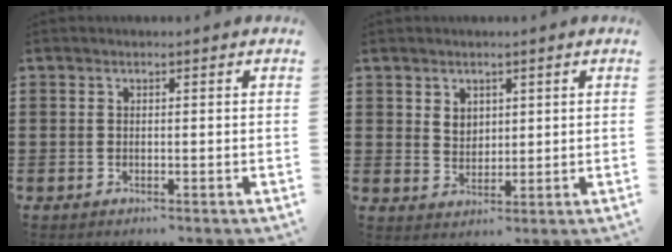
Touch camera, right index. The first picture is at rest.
{"total": 2.7, "force": [1.7, 2.0, 0.6], "torque": [-0.011, 0.005, 0.030]}